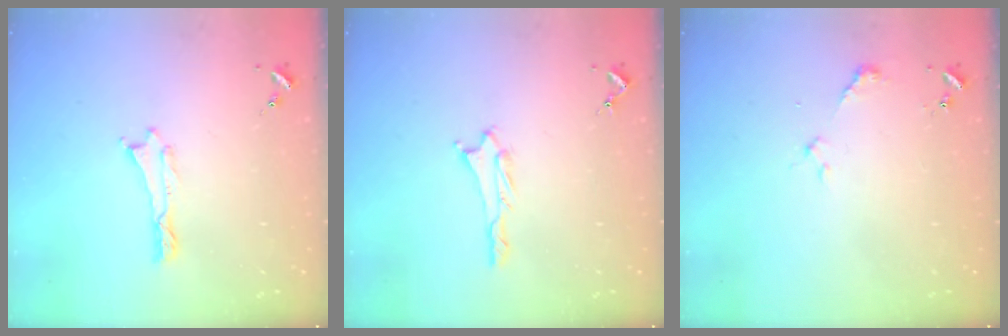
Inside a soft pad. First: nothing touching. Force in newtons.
{"total": 1.2, "press": 1.2, "slide": 0.1}
{"total": 2.3, "press": 2.3, "slide": 0.1}